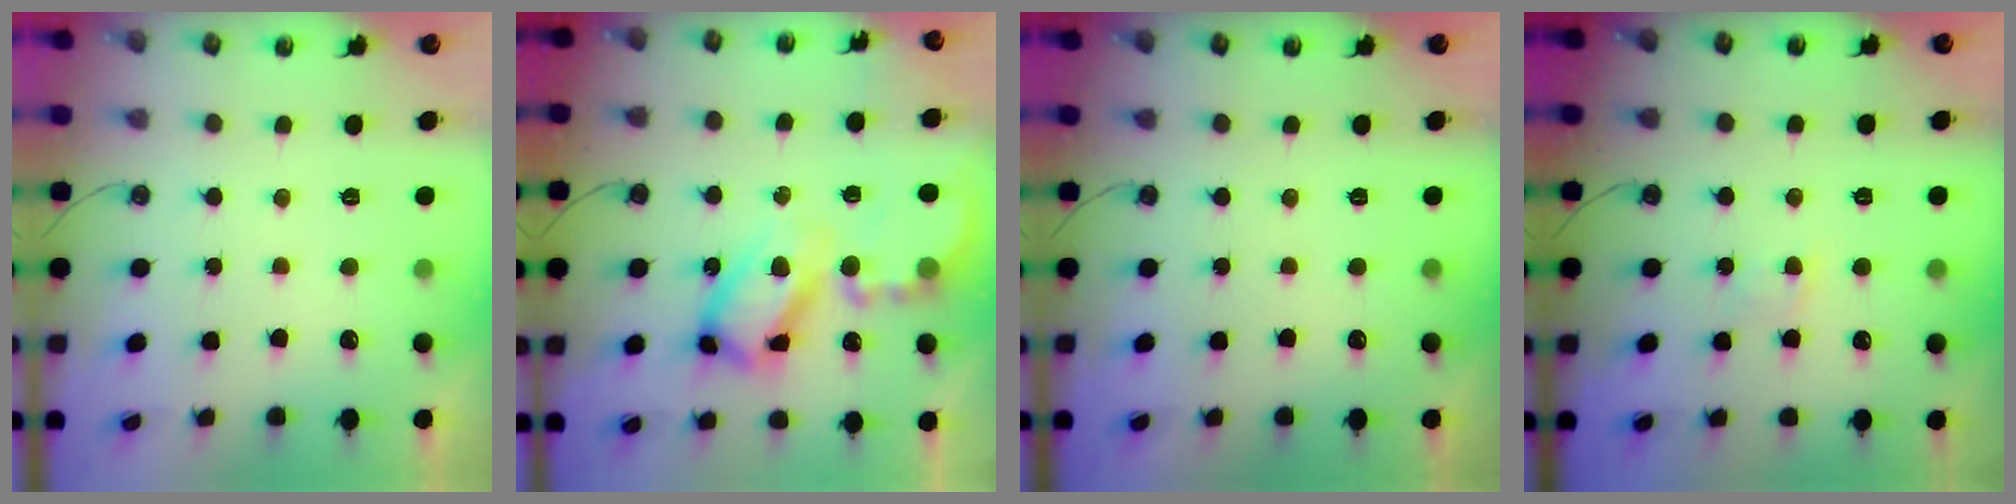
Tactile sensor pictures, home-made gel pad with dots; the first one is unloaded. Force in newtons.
{"total": 18.7, "press": 18.6, "slide": 1.7}
{"total": 0.0}
{"total": 1.9, "press": 1.9, "slide": 0.3}